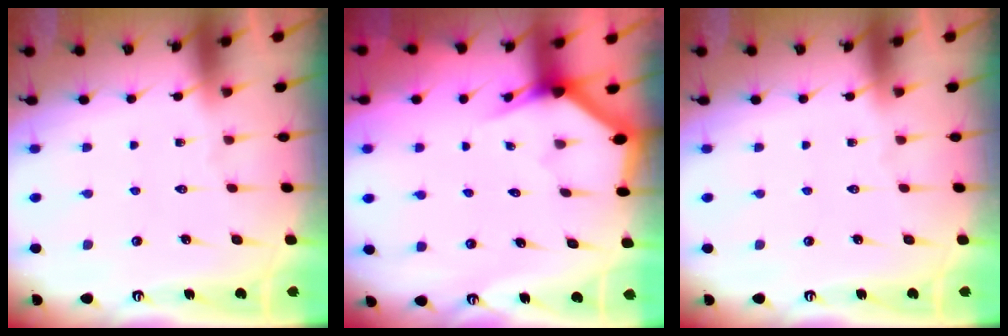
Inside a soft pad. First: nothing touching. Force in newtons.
{"total": 3.0, "press": 3.0, "slide": 0.1}
{"total": 0.0}